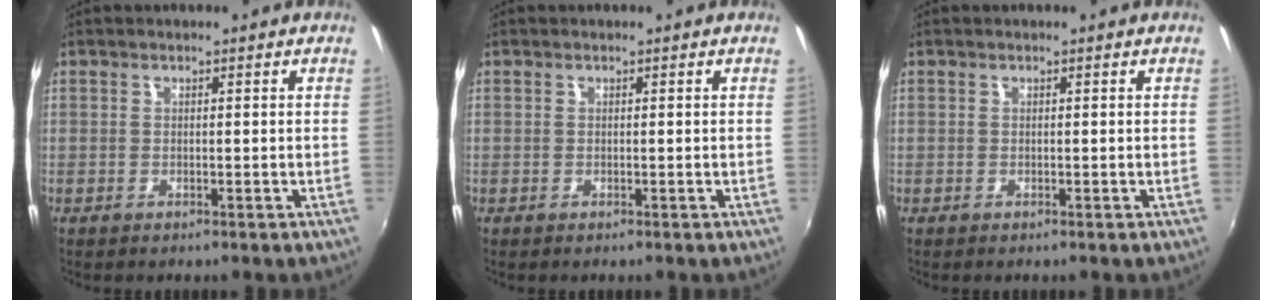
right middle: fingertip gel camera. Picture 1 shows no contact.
{"total": 0.0}
{"total": 0.0}